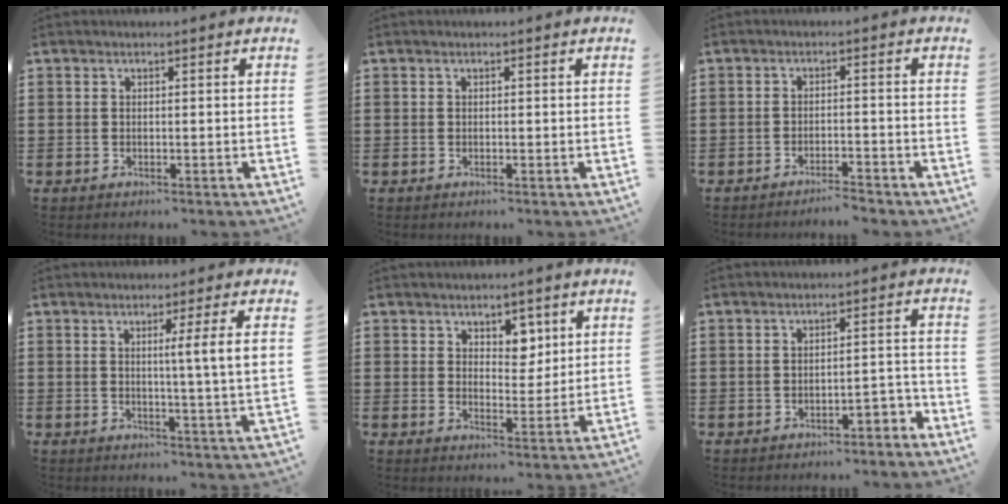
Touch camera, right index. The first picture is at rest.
{"total": 0.0}
{"total": 2.5, "force": [-2.5, -0.1, 0.4], "torque": [-0.011, 0.000, -0.052]}
{"total": 5.6, "force": [1.5, -1.1, 5.3], "torque": [-0.086, -0.018, 0.016]}
{"total": 4.1, "force": [2.7, 2.8, 1.5], "torque": [-0.025, 0.003, 0.044]}
{"total": 2.7, "force": [-2.3, 0.6, 1.3], "torque": [-0.026, 0.006, -0.048]}